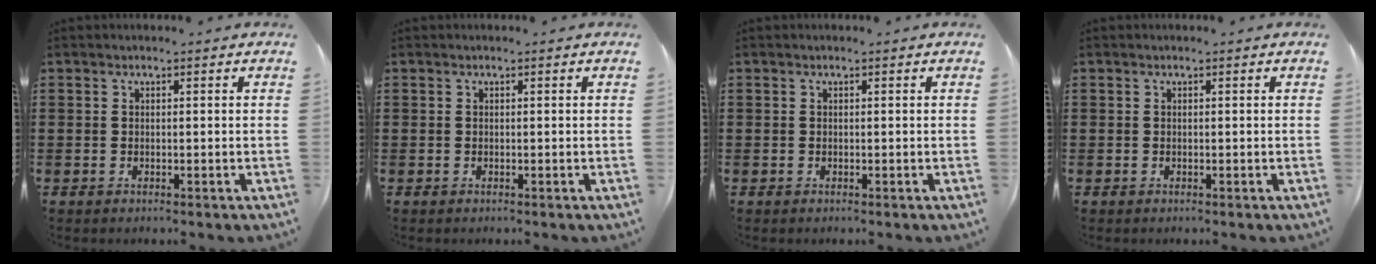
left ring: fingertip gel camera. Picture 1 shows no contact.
{"total": 0.0}
{"total": 0.0}
{"total": 0.0}